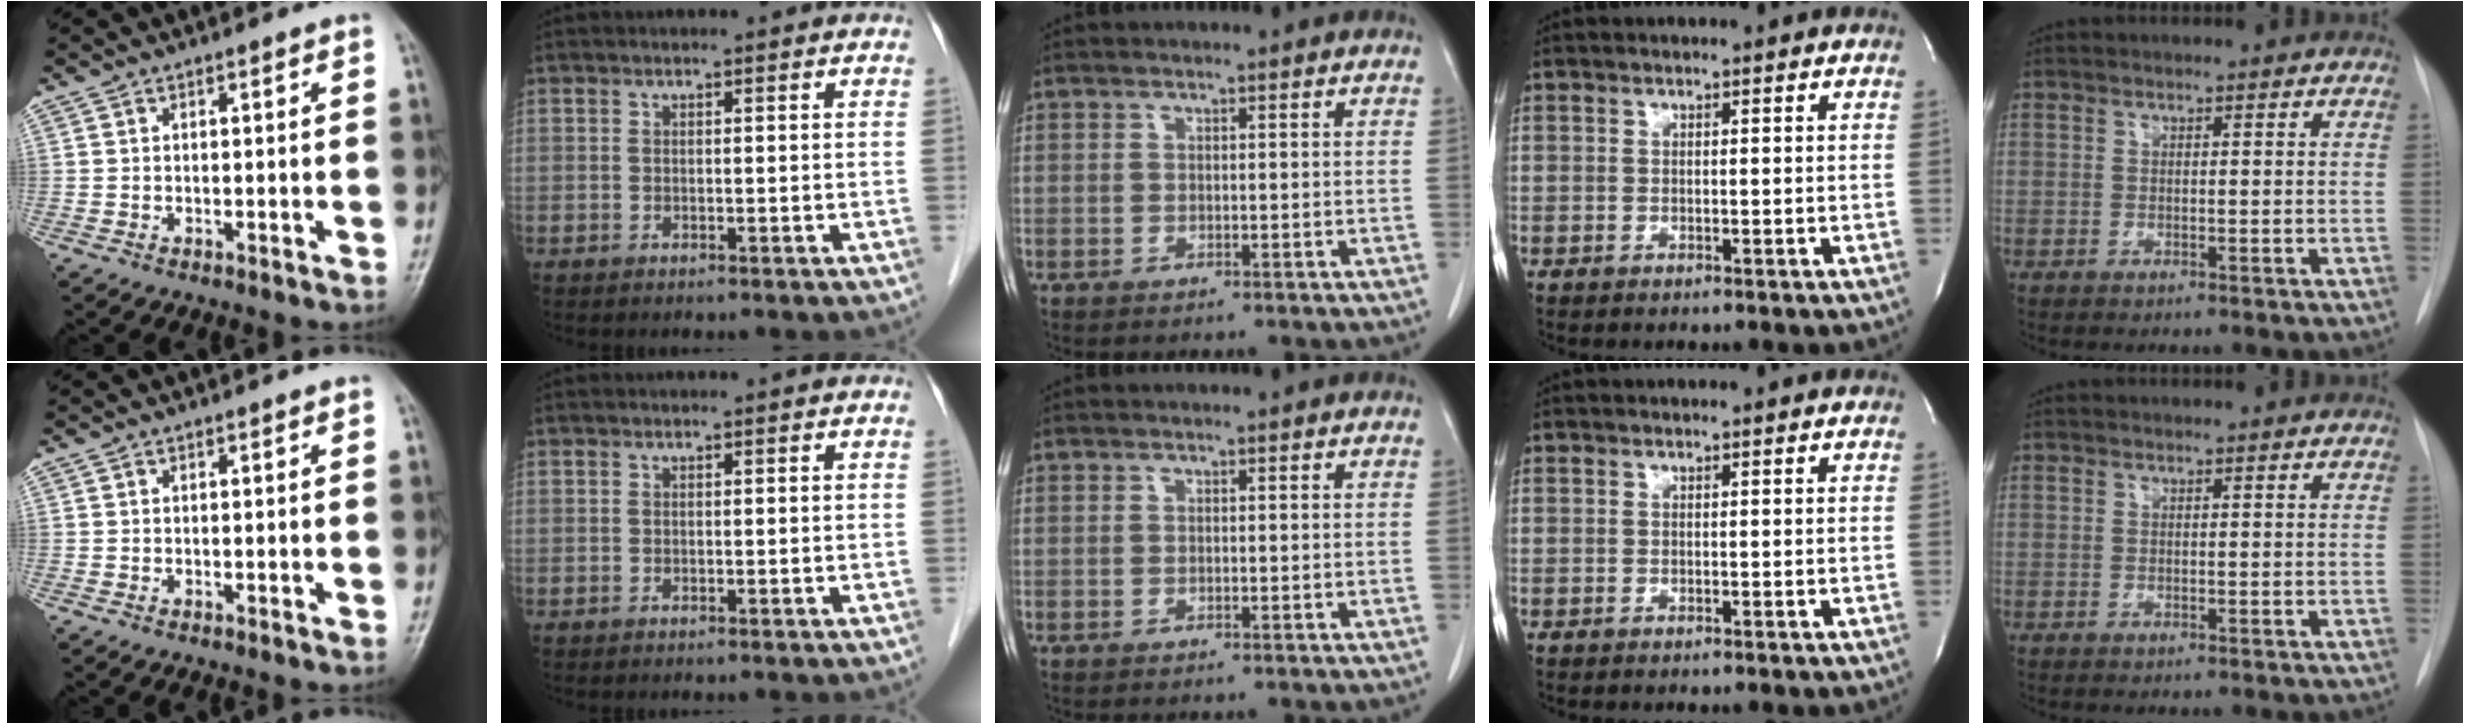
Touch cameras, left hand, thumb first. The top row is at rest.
{}